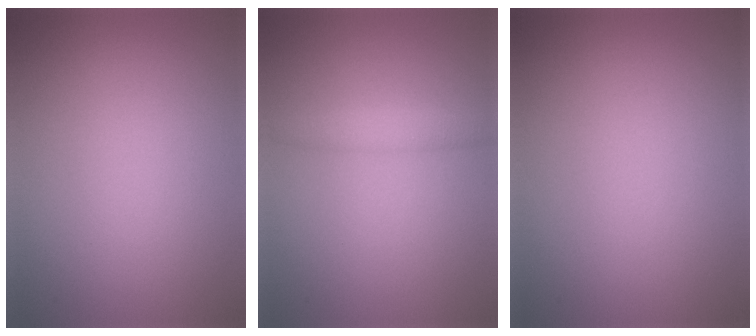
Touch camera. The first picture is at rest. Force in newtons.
{"total": 1.5, "press": 1.5, "slide": 0.0}
{"total": 0.0}